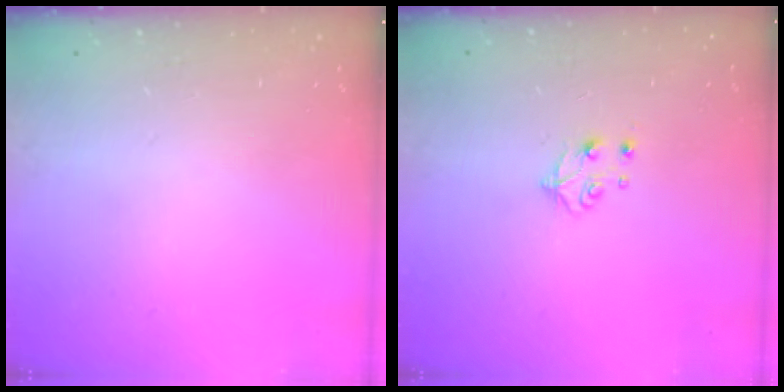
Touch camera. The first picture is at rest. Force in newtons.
{"total": 5.3, "press": 5.3, "slide": 0.3}